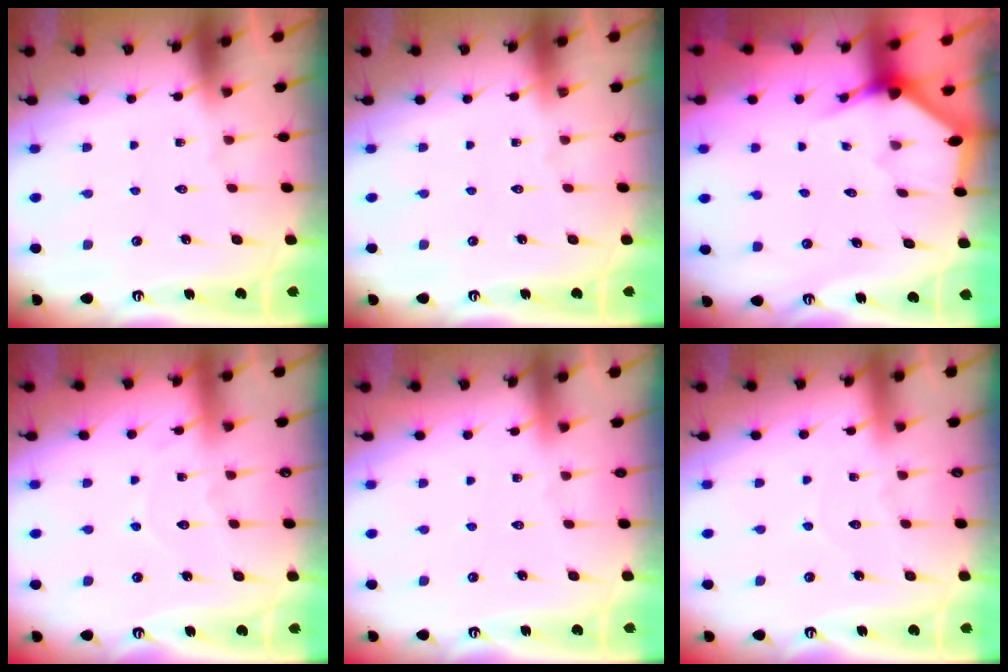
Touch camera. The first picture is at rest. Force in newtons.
{"total": 0.0}
{"total": 2.7, "press": 2.7, "slide": 0.1}
{"total": 5.9, "press": 5.8, "slide": 0.5}
{"total": 3.4, "press": 3.4, "slide": 0.5}
{"total": 3.8, "press": 3.8, "slide": 0.3}